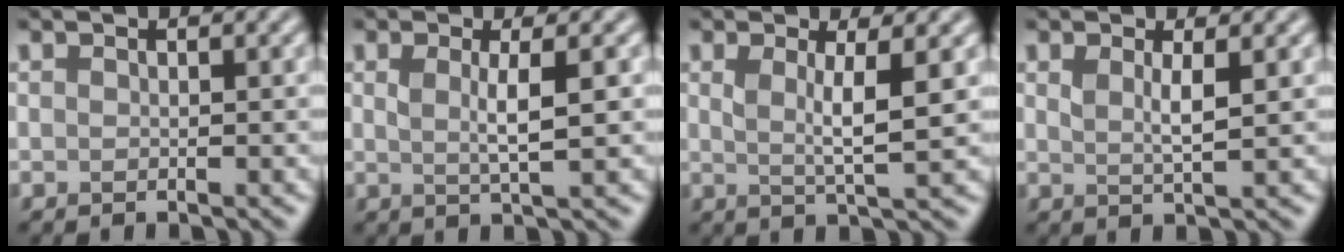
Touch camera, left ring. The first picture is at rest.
{"total": 2.7, "force": [0.5, 0.6, 2.6], "torque": [-0.044, -0.003, 0.008]}
{"total": 3.3, "force": [0.8, 0.8, 3.1], "torque": [-0.050, -0.007, 0.012]}
{"total": 1.9, "force": [0.8, 0.5, 1.7], "torque": [-0.031, -0.005, 0.015]}